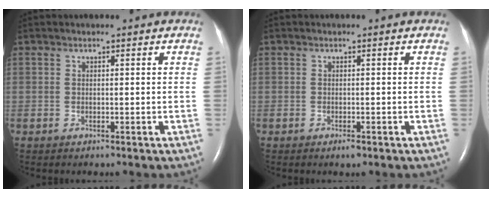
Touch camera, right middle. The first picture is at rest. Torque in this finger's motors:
{"motor_torque": [0.16, -0.09, 0.04, 0.03]}